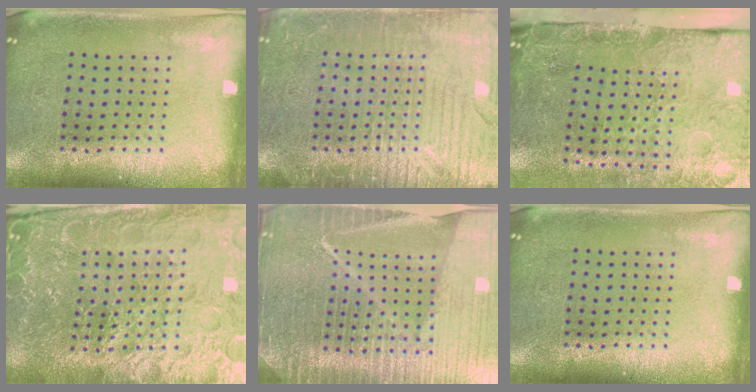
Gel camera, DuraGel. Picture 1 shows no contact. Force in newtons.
{"total": 5.8, "press": 5.8, "slide": 0.7}
{"total": 4.8, "press": 3.6, "slide": 3.2}
{"total": 5.5, "press": 5.1, "slide": 2.0}
{"total": 6.9, "press": 5.9, "slide": 3.5}
{"total": 0.0}